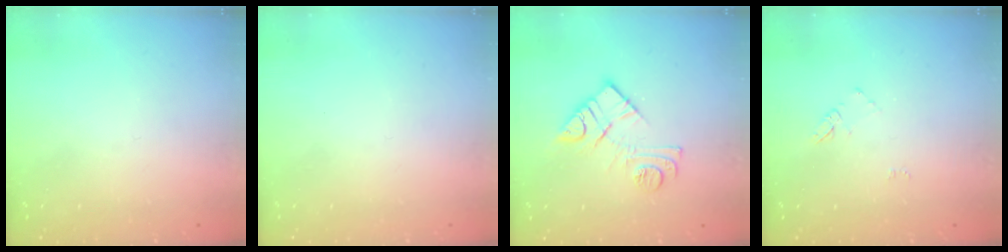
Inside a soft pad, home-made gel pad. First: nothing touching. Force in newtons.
{"total": 1.5, "press": 1.5, "slide": 0.1}
{"total": 11.1, "press": 11.0, "slide": 0.8}
{"total": 4.3, "press": 4.3, "slide": 0.5}